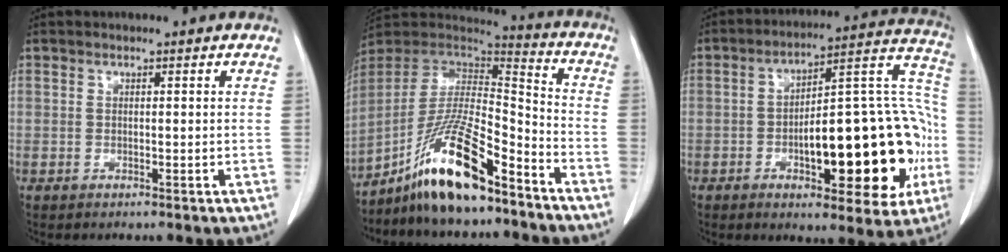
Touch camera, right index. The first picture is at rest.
{"total": 16.5, "force": [-11.6, 2.8, 11.3], "torque": [-0.221, 0.004, -0.212]}
{"total": 24.2, "force": [-5.3, 7.8, 22.3], "torque": [-0.262, 0.042, -0.060]}